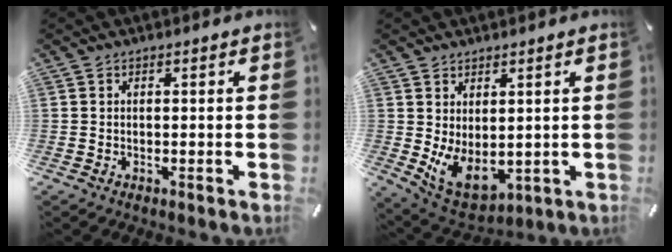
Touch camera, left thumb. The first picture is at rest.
{"total": 6.7, "force": [1.0, 4.9, 4.4], "torque": [-0.081, -0.017, 0.021]}